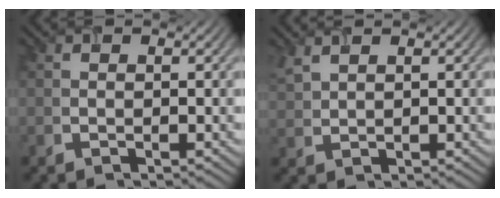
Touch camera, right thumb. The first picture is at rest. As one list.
[{"total": 2.4, "force": [2.0, 0.7, 1.2], "torque": [-0.041, 0.007, 0.049]}]